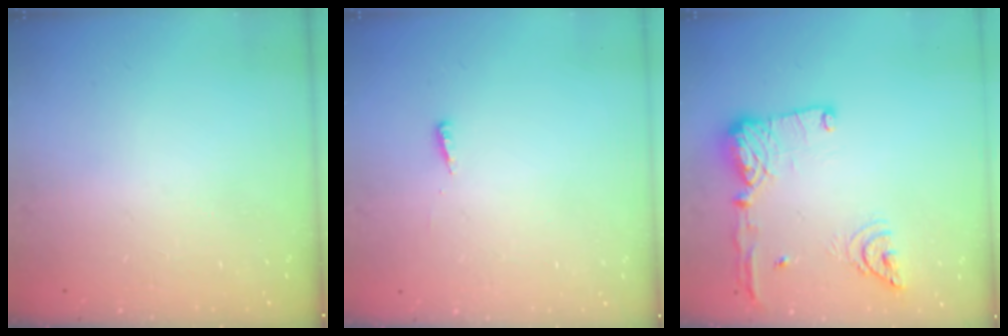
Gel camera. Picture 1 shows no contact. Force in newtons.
{"total": 3.1, "press": 3.0, "slide": 0.9}
{"total": 16.7, "press": 16.5, "slide": 2.8}